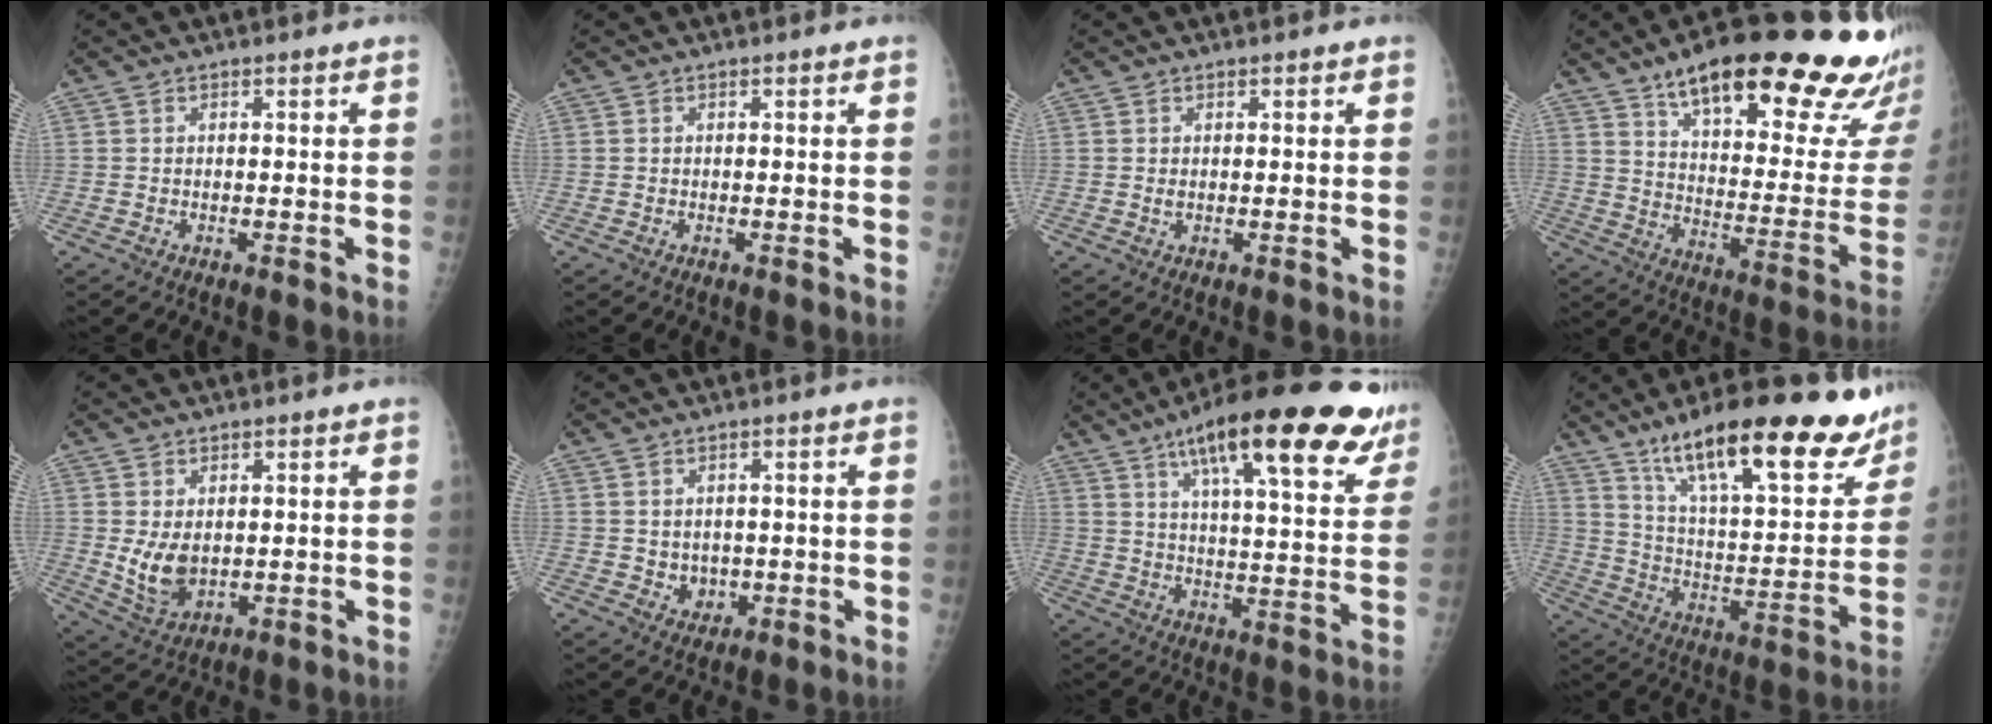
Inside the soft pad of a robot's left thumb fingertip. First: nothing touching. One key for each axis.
{"total": 0.0}
{"total": 0.6, "fx": 0.3, "fy": 0.4, "fz": 0.4, "tx": -0.006, "ty": -0.001, "tz": 0.005}
{"total": 31.9, "fx": 21.3, "fy": 8.7, "fz": 22.0, "tx": -0.269, "ty": -0.067, "tz": 0.299}
{"total": 6.5, "fx": 0.6, "fy": 4.4, "fz": 4.7, "tx": -0.073, "ty": -0.019, "tz": 0.030}
{"total": 3.2, "fx": 0.1, "fy": 2.8, "fz": 1.5, "tx": -0.009, "ty": -0.002, "tz": 0.012}
{"total": 25.8, "fx": 15.8, "fy": 6.9, "fz": 19.1, "tx": -0.253, "ty": -0.034, "tz": 0.227}
{"total": 28.5, "fx": 19.4, "fy": 8.2, "fz": 19.2, "tx": -0.249, "ty": -0.061, "tz": 0.302}